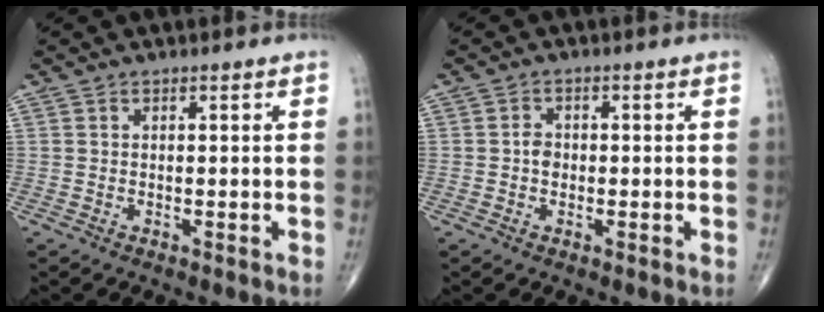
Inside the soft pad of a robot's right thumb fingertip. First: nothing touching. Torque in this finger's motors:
{"motor_torque": [0.28, 0.40, 0.09, -0.05, 0.00]}